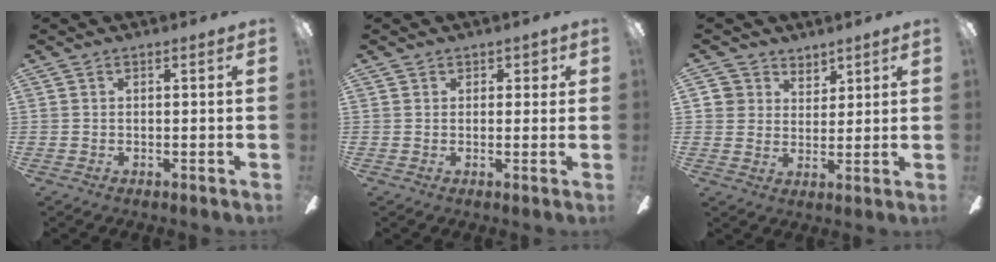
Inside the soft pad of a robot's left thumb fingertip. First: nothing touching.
{"total": 1.9, "force": [1.1, 1.5, 0.4], "torque": [0.008, -0.001, 0.016]}
{"total": 5.8, "force": [4.3, 3.9, -0.5], "torque": [-0.002, -0.021, 0.081]}